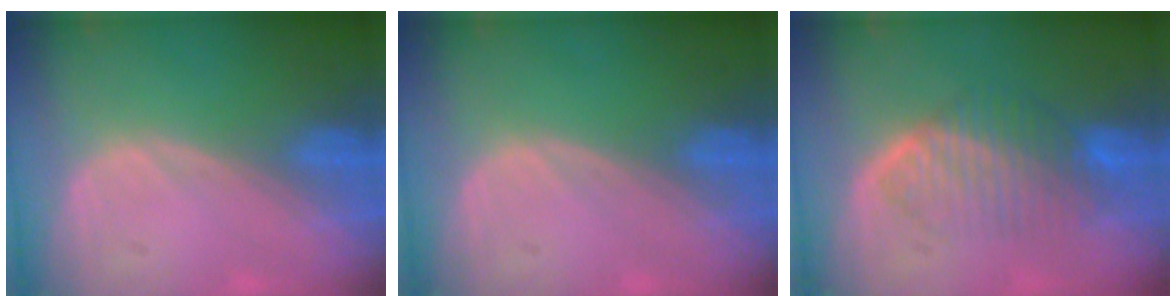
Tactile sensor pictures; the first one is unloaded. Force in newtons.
{"total": 0.0}
{"total": 7.2, "press": 6.6, "slide": 2.7}